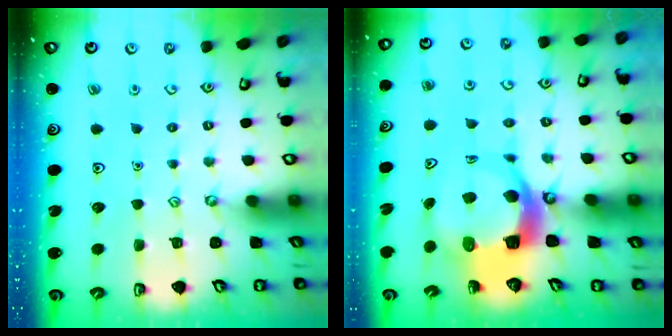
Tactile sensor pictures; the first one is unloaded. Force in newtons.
{"total": 8.9, "press": 8.9, "slide": 1.2}